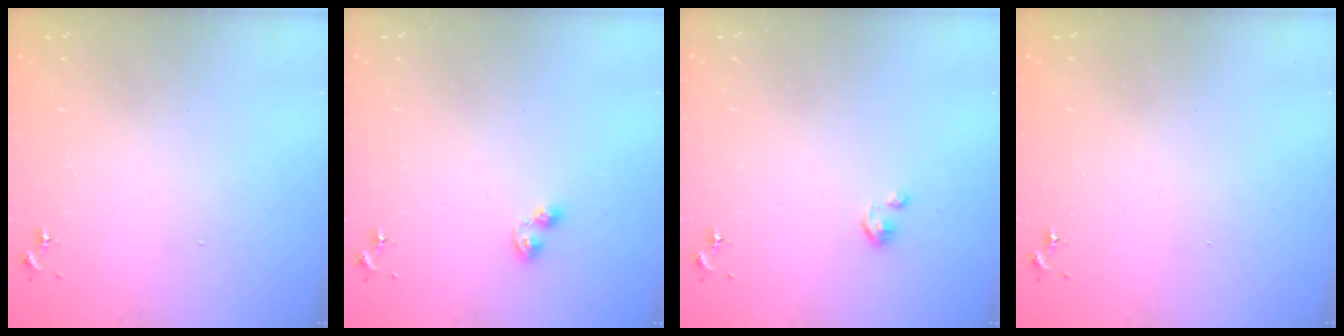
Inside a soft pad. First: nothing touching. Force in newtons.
{"total": 5.5, "press": 5.5, "slide": 0.3}
{"total": 2.5, "press": 2.5, "slide": 0.3}
{"total": 0.0}